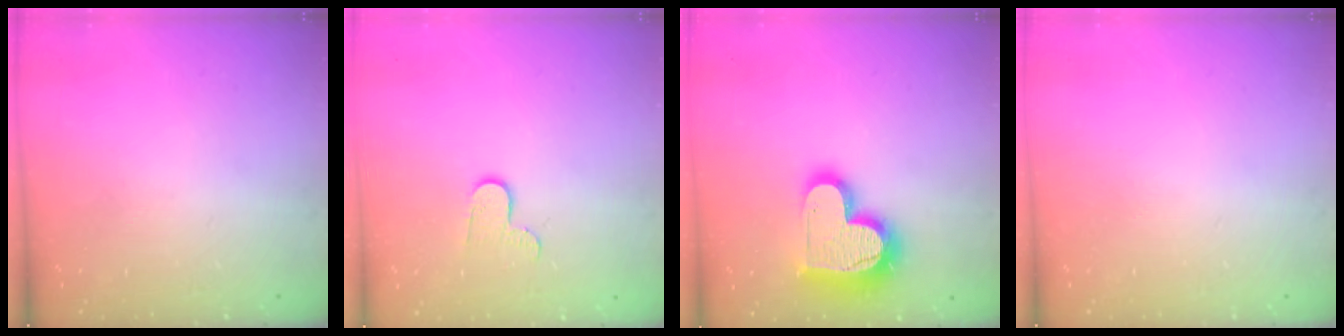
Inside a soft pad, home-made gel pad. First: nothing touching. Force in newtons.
{"total": 6.9, "press": 6.9, "slide": 0.7}
{"total": 18.8, "press": 18.7, "slide": 1.6}
{"total": 0.0}